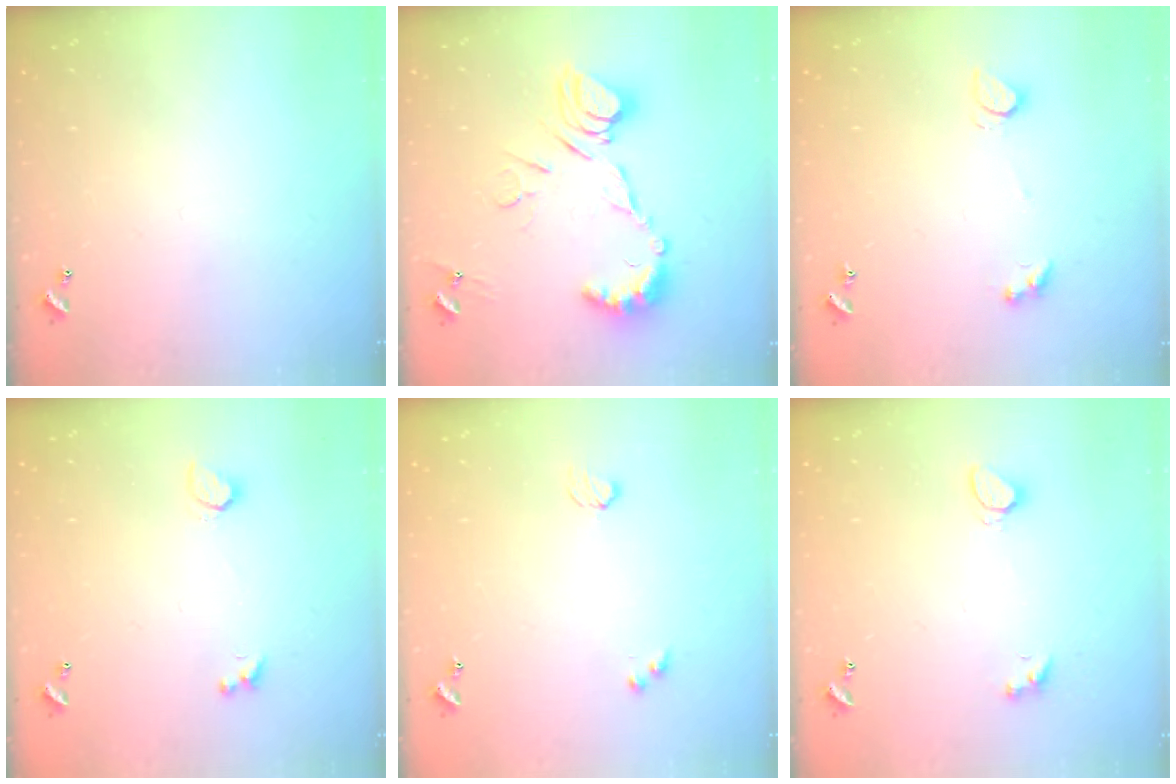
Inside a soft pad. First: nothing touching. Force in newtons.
{"total": 13.4, "press": 13.3, "slide": 1.4}
{"total": 1.4, "press": 1.2, "slide": 0.6}
{"total": 1.3, "press": 1.2, "slide": 0.4}
{"total": 2.9, "press": 2.9, "slide": 0.5}
{"total": 2.1, "press": 2.0, "slide": 0.6}